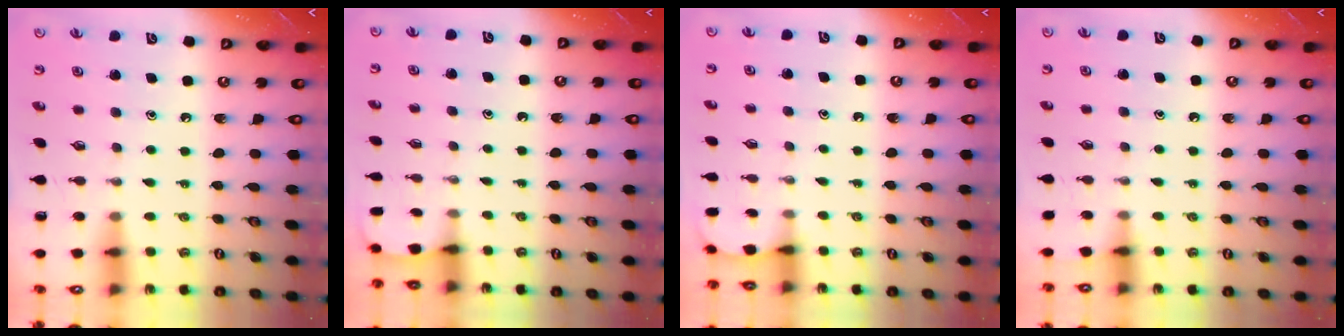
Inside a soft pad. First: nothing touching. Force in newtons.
{"total": 1.3, "press": 1.3, "slide": 0.1}
{"total": 2.5, "press": 2.5, "slide": 0.3}
{"total": 2.8, "press": 2.8, "slide": 0.5}